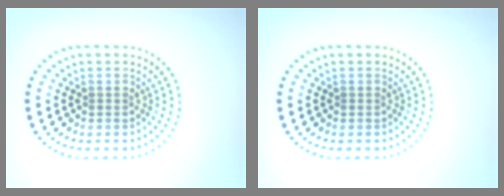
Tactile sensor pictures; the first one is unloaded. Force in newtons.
{"total": 0.0}